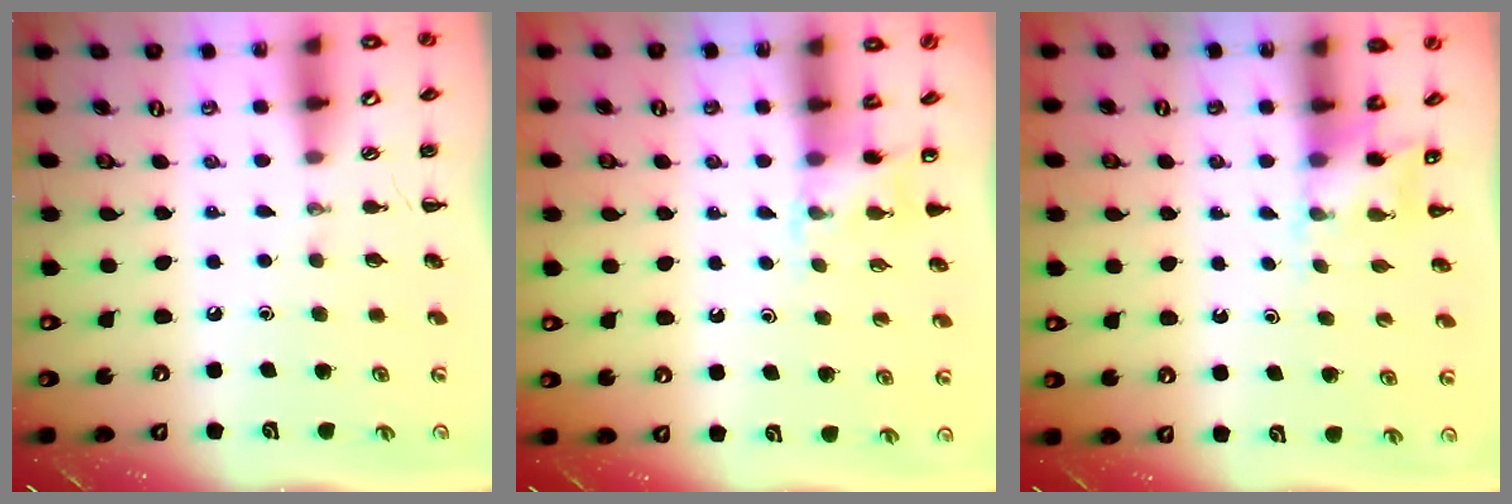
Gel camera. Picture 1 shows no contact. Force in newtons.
{"total": 4.4, "press": 4.2, "slide": 1.2}
{"total": 3.0, "press": 2.8, "slide": 1.0}